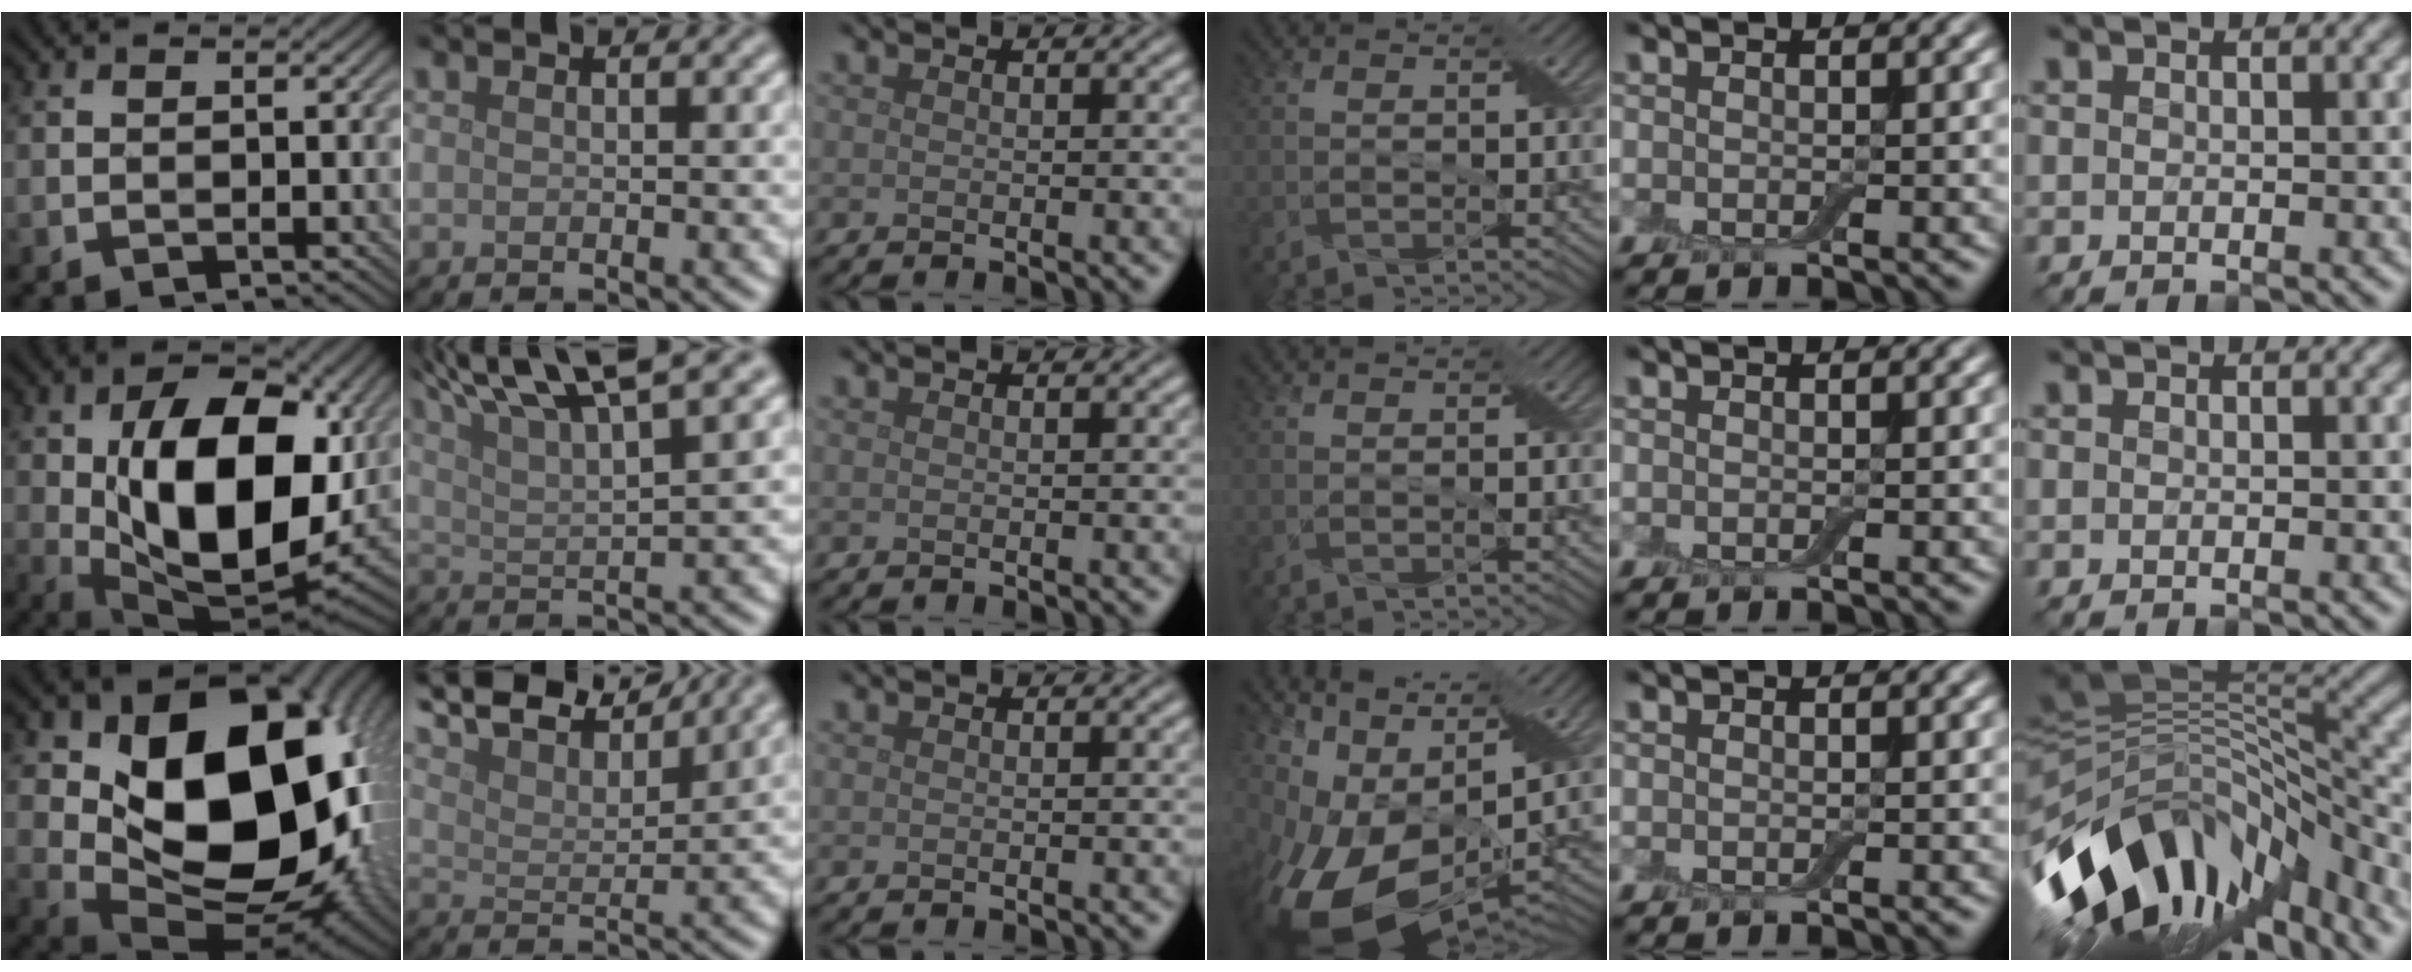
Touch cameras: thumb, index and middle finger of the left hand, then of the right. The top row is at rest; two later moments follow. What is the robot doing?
{"motion": "extract", "object": "airpods case & airpods"}